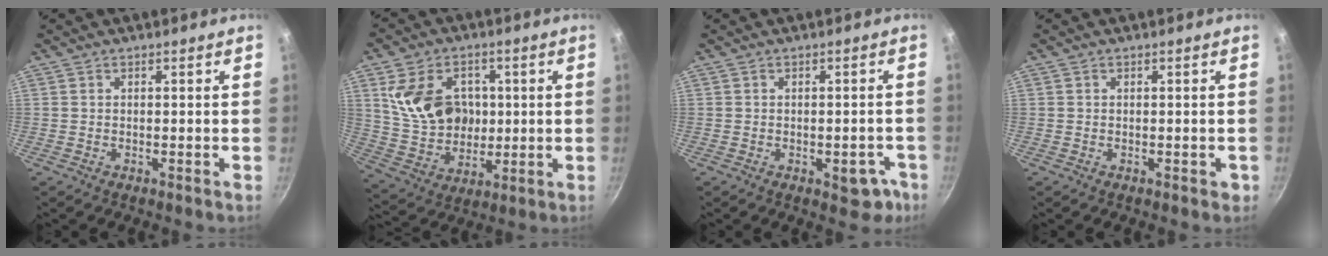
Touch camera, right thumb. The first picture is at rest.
{"total": 15.6, "force": [3.1, 11.9, 9.5], "torque": [-0.150, -0.010, 0.065]}
{"total": 5.4, "force": [-2.2, 3.1, 3.9], "torque": [-0.014, 0.020, -0.019]}
{"total": 1.2, "force": [-0.2, 0.9, 0.8], "torque": [-0.002, 0.003, -0.003]}